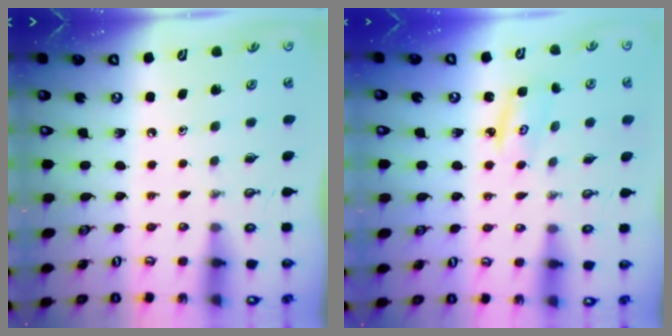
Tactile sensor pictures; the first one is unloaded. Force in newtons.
{"total": 2.6, "press": 2.6, "slide": 0.2}